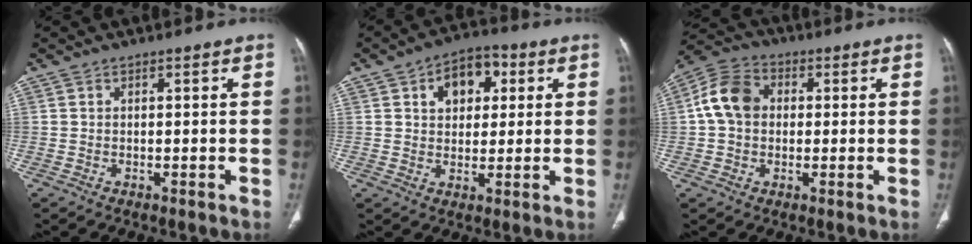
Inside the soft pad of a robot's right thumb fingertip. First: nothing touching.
{"total": 9.3, "force": [3.1, 6.4, 6.0], "torque": [-0.052, 0.004, 0.042]}
{"total": 9.3, "force": [0.9, 7.2, 5.8], "torque": [-0.101, 0.025, 0.006]}